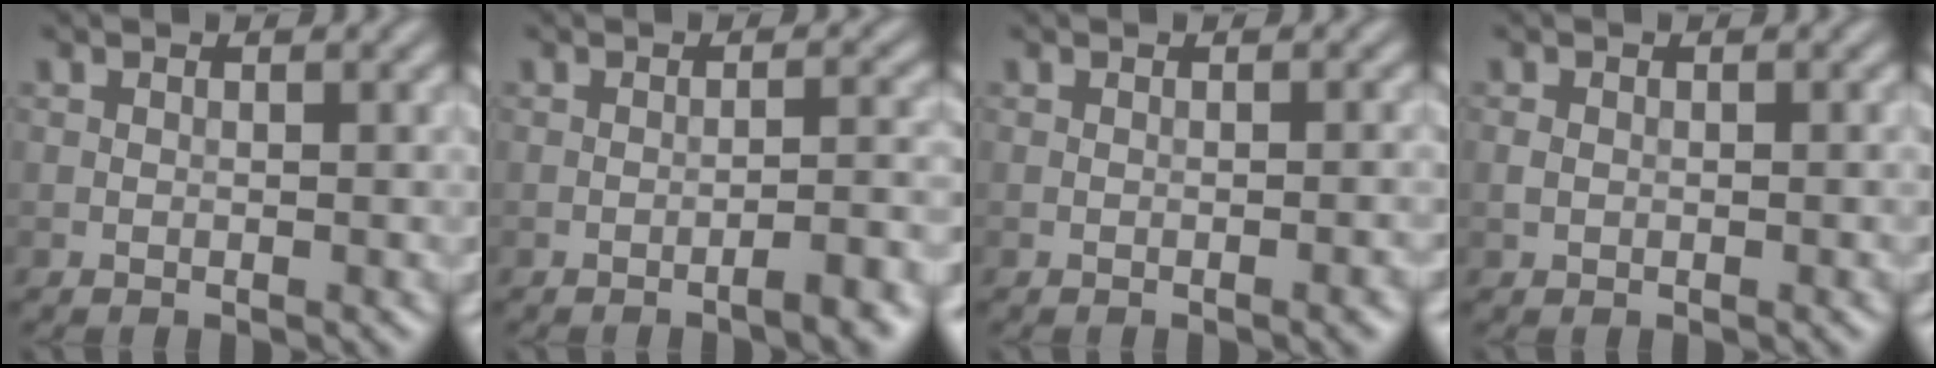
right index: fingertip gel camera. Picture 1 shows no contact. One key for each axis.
{"total": 3.4, "fx": -1.9, "fy": 0.6, "fz": 2.7, "tx": -0.034, "ty": 0.013, "tz": -0.035}
{"total": 1.4, "fx": -0.6, "fy": 0.2, "fz": 1.3, "tx": -0.013, "ty": 0.001, "tz": -0.008}
{"total": 1.0, "fx": -0.2, "fy": 0.7, "fz": 0.8, "tx": -0.014, "ty": 0.000, "tz": -0.004}